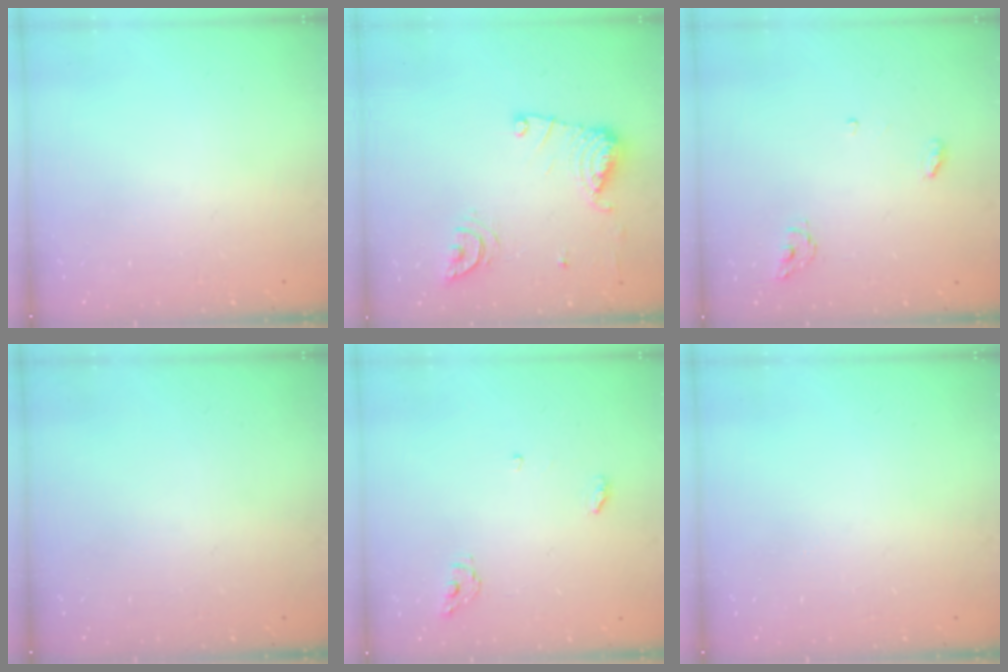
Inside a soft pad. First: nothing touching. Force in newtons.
{"total": 12.2, "press": 12.2, "slide": 1.2}
{"total": 3.8, "press": 3.8, "slide": 0.3}
{"total": 0.0}
{"total": 4.4, "press": 4.4, "slide": 0.3}
{"total": 0.0}